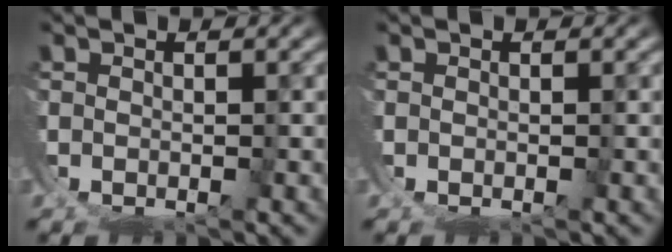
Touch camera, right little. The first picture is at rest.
{"total": 0.0}